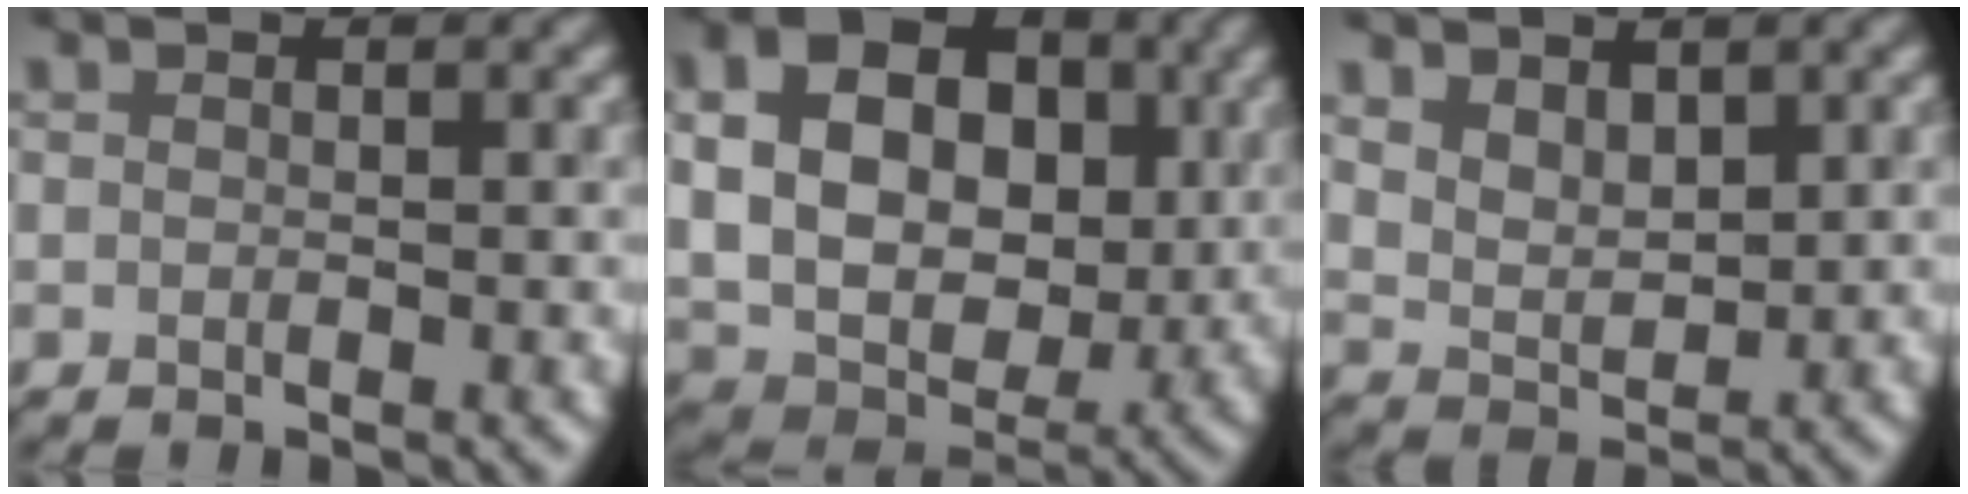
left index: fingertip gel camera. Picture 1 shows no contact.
{"total": 13.6, "force": [2.8, 9.8, 9.0], "torque": [-0.171, 0.020, 0.051]}
{"total": 3.0, "force": [1.7, 1.7, 1.7], "torque": [-0.035, -0.004, 0.039]}